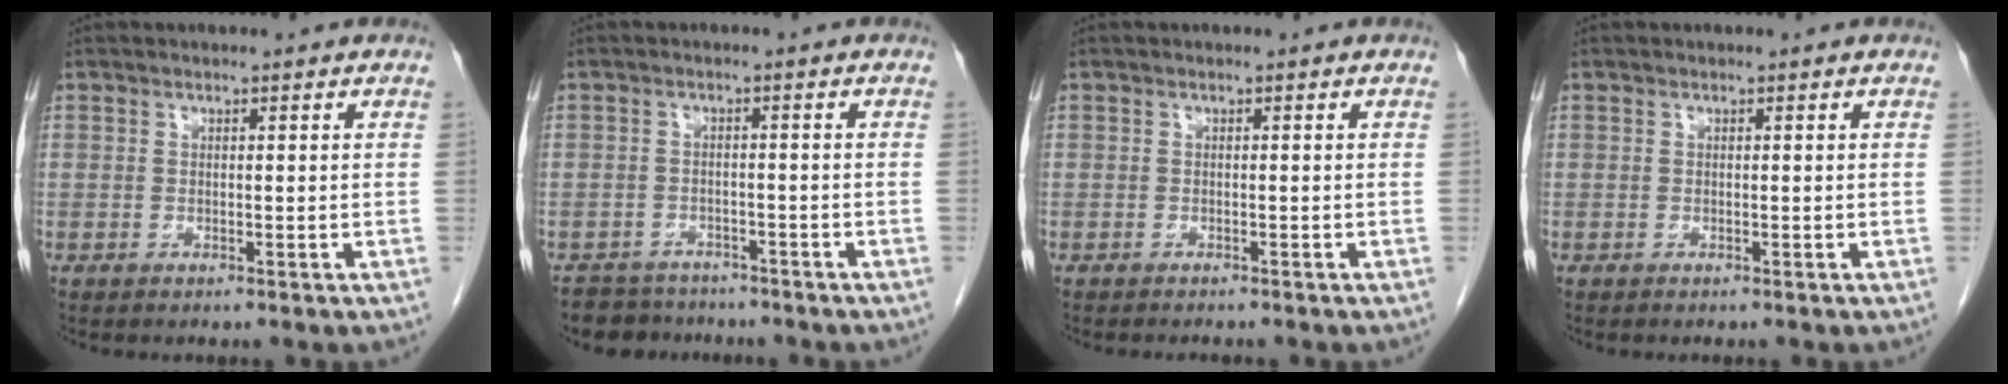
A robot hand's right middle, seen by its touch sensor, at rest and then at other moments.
{"total": 5.7, "force": [-5.0, 2.7, 0.1], "torque": [0.005, 0.001, -0.075]}
{"total": 1.9, "force": [-1.8, 0.4, 0.7], "torque": [-0.015, -0.006, -0.019]}
{"total": 0.0}